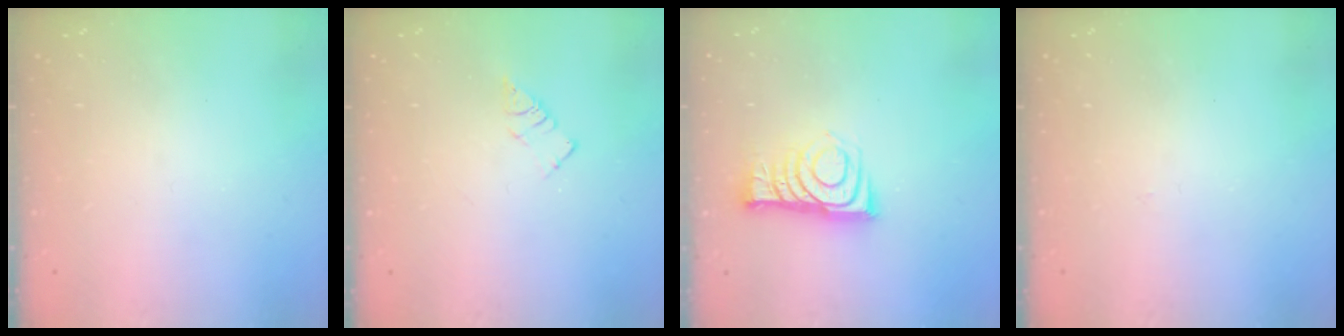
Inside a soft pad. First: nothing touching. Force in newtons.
{"total": 3.1, "press": 3.1, "slide": 0.2}
{"total": 9.5, "press": 9.5, "slide": 0.3}
{"total": 2.8, "press": 2.8, "slide": 0.4}